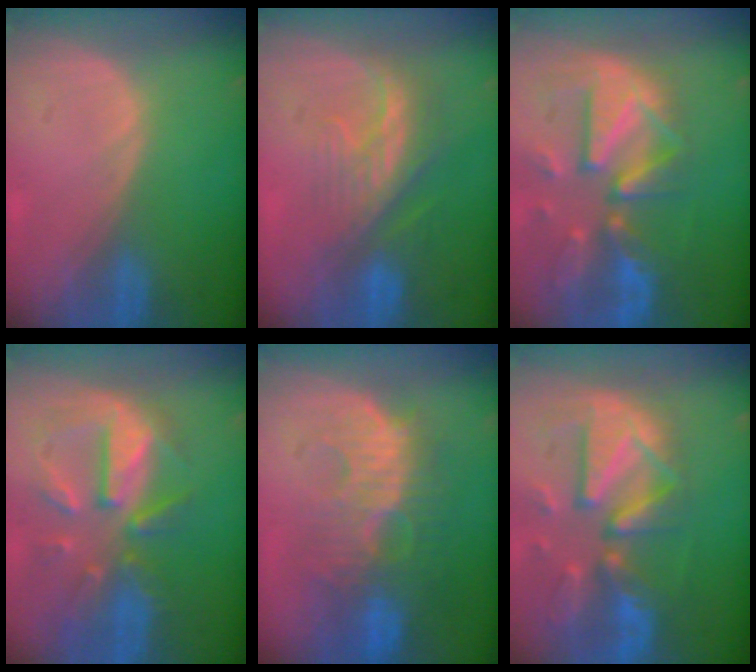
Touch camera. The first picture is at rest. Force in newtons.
{"total": 8.4, "press": 7.5, "slide": 3.7}
{"total": 12.1, "press": 10.5, "slide": 6.1}
{"total": 10.3, "press": 9.2, "slide": 4.5}
{"total": 10.8, "press": 9.9, "slide": 4.2}
{"total": 12.5, "press": 10.8, "slide": 6.2}